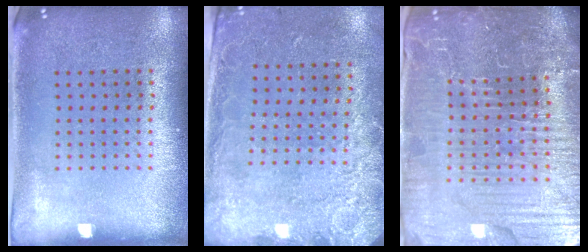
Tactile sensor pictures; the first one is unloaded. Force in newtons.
{"total": 2.6, "press": 1.9, "slide": 1.8}
{"total": 6.4, "press": 5.8, "slide": 2.6}